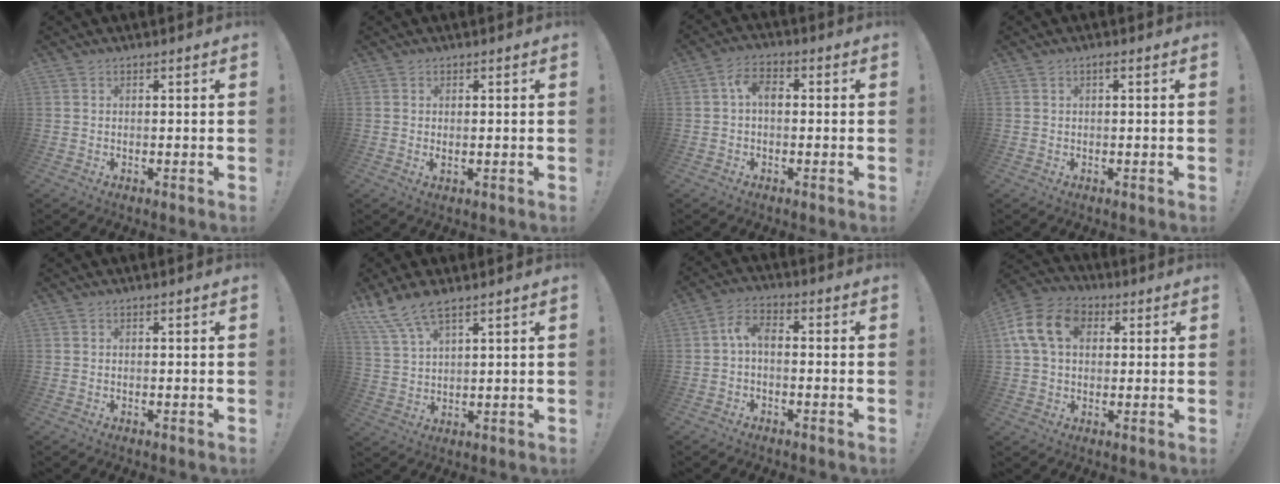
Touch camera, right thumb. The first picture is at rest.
{"total": 1.1, "force": [0.7, 0.2, 0.9], "torque": [-0.002, -0.007, 0.009]}
{"total": 5.7, "force": [0.6, 3.4, 4.6], "torque": [-0.092, 0.009, 0.011]}
{"total": 0.9, "force": [0.4, 0.3, 0.7], "torque": [-0.011, -0.001, 0.006]}
{"total": 0.0}
{"total": 7.8, "force": [6.1, 2.0, 4.4], "torque": [-0.100, -0.023, 0.118]}
{"total": 5.8, "force": [-0.4, 3.1, 4.9], "torque": [-0.103, 0.009, -0.010]}
{"total": 14.8, "force": [3.8, 11.0, 9.2], "torque": [-0.161, 0.006, 0.076]}